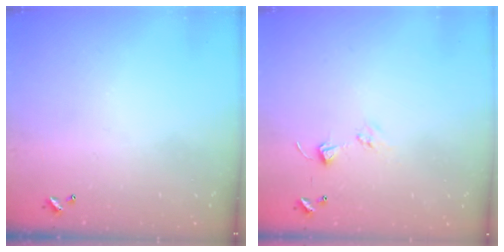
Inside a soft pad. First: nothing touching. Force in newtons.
{"total": 5.0, "press": 5.0, "slide": 0.6}